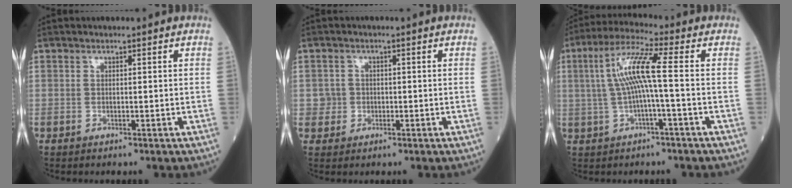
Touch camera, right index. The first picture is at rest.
{"total": 2.2, "force": [-0.1, 2.2, 0.0], "torque": [0.008, 0.007, -0.004]}
{"total": 8.5, "force": [0.3, 0.2, 8.5], "torque": [-0.171, 0.025, 0.003]}